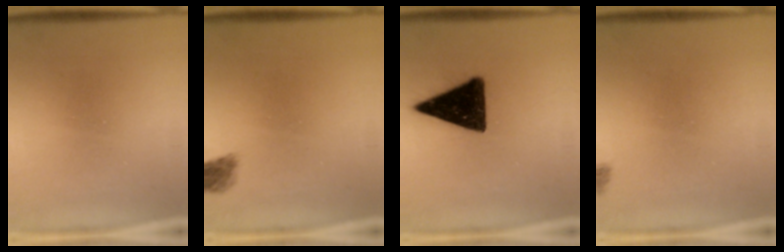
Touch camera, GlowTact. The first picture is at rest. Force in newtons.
{"total": 2.2}
{"total": 15.4}
{"total": 1.3}